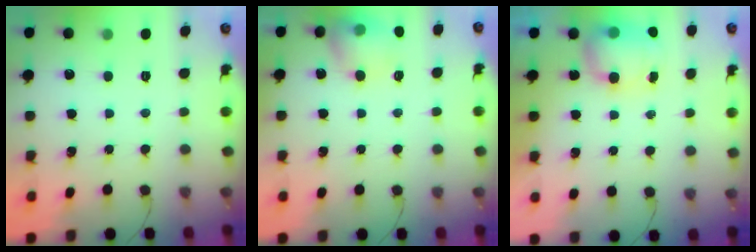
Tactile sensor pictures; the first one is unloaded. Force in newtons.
{"total": 12.8, "press": 12.7, "slide": 1.5}
{"total": 9.1, "press": 7.9, "slide": 4.4}